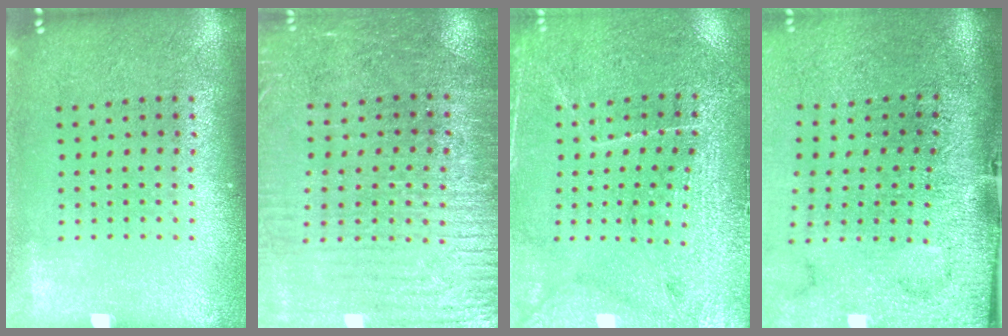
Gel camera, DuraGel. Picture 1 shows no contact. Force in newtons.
{"total": 3.1, "press": 2.9, "slide": 1.1}
{"total": 3.0, "press": 2.9, "slide": 0.4}
{"total": 4.5, "press": 3.5, "slide": 2.9}